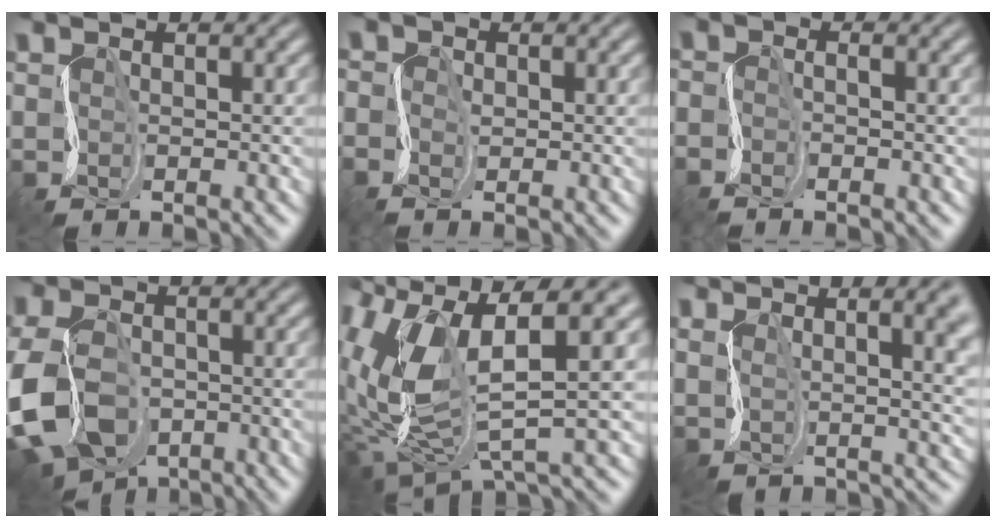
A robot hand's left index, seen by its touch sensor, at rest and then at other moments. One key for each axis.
{"total": 1.2, "fx": -1.1, "fy": 0.5, "fz": 0.1, "tx": -0.008, "ty": -0.002, "tz": -0.022}
{"total": 2.0, "fx": -1.9, "fy": -0.1, "fz": 0.5, "tx": -0.014, "ty": -0.006, "tz": -0.040}
{"total": 10.1, "fx": -5.2, "fy": 6.6, "fz": 5.6, "tx": -0.142, "ty": -0.040, "tz": -0.089}
{"total": 9.6, "fx": 1.8, "fy": 4.4, "fz": 8.3, "tx": -0.193, "ty": -0.016, "tz": 0.043}
{"total": 11.7, "fx": 4.9, "fy": 5.5, "fz": 9.0, "tx": -0.137, "ty": 0.046, "tz": 0.067}